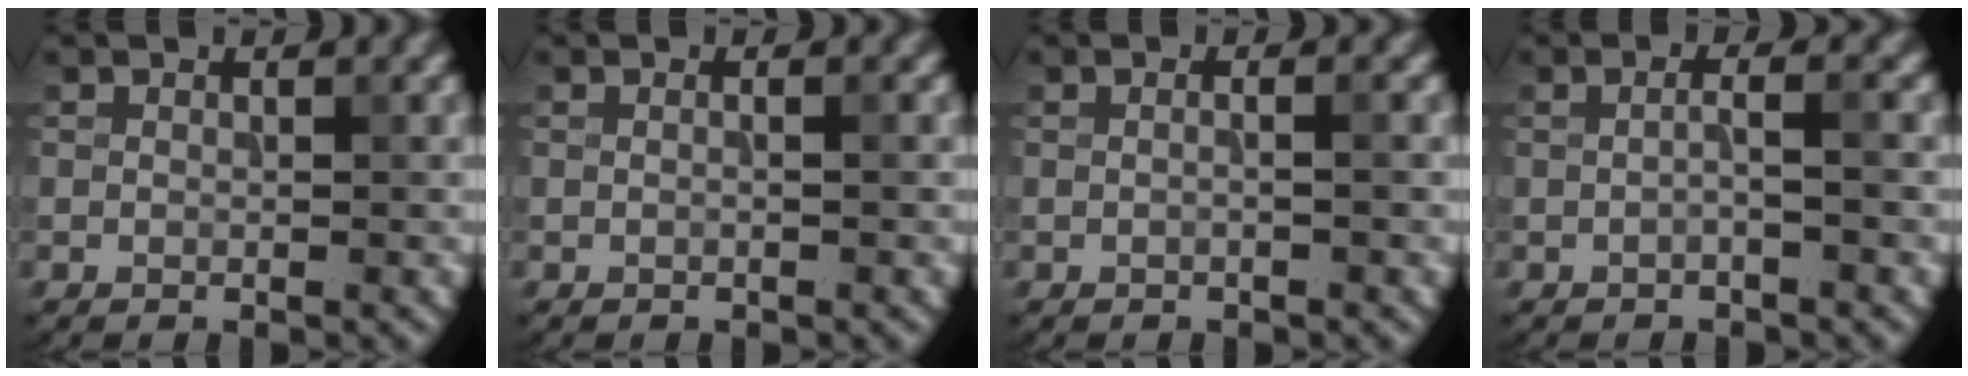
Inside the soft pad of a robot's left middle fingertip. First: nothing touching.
{"total": 0.9, "force": [0.2, 0.3, 0.8], "torque": [-0.011, -0.008, -0.009]}
{"total": 1.5, "force": [0.2, 0.7, 1.4], "torque": [-0.006, -0.009, -0.013]}
{"total": 1.6, "force": [-0.3, 0.3, 1.5], "torque": [-0.020, 0.005, -0.011]}